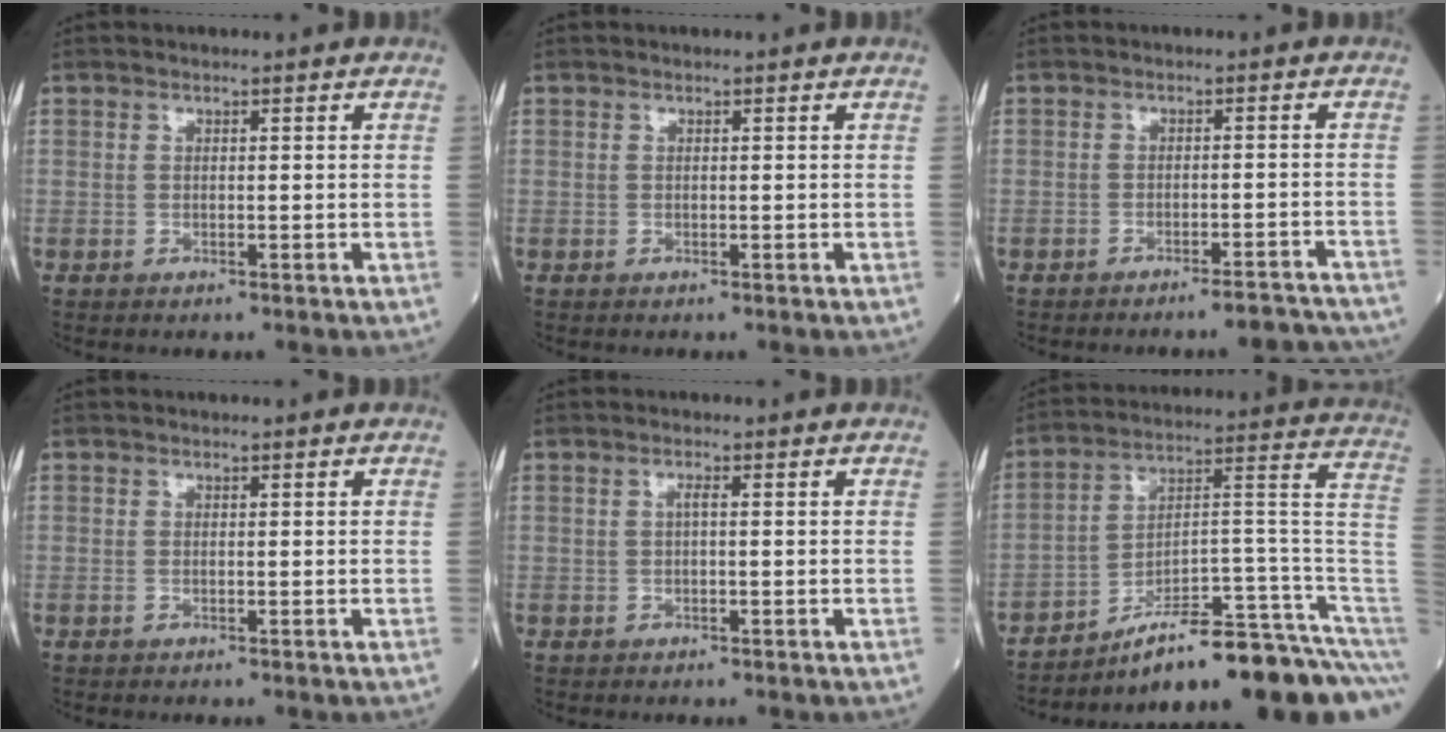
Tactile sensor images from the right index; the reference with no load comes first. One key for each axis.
{"total": 0.0}
{"total": 6.3, "fx": -6.1, "fy": 0.7, "fz": 1.7, "tx": 0.001, "ty": 0.008, "tz": -0.079}
{"total": 0.0}
{"total": 0.9, "fx": 0.0, "fy": 0.0, "fz": 0.9, "tx": -0.018, "ty": 0.001, "tz": -0.001}
{"total": 19.3, "fx": -13.9, "fy": 1.8, "fz": 13.3, "tx": -0.110, "ty": 0.062, "tz": -0.206}